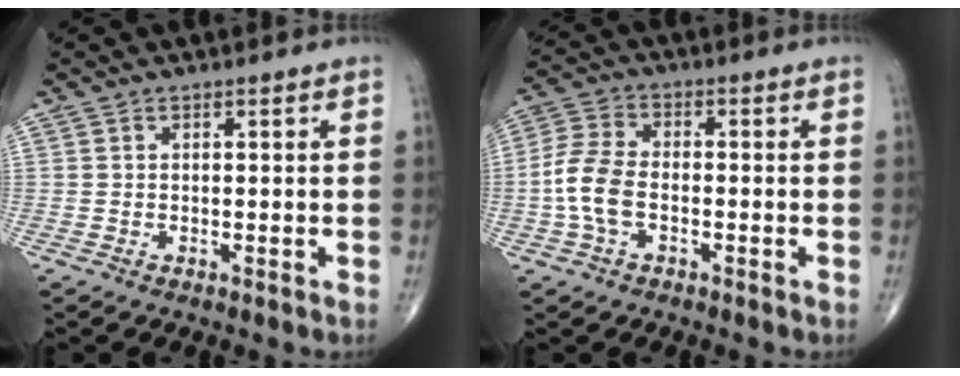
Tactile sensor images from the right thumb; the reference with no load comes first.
{"total": 8.1, "force": [-1.9, 4.9, 6.2], "torque": [-0.140, 0.021, -0.043]}